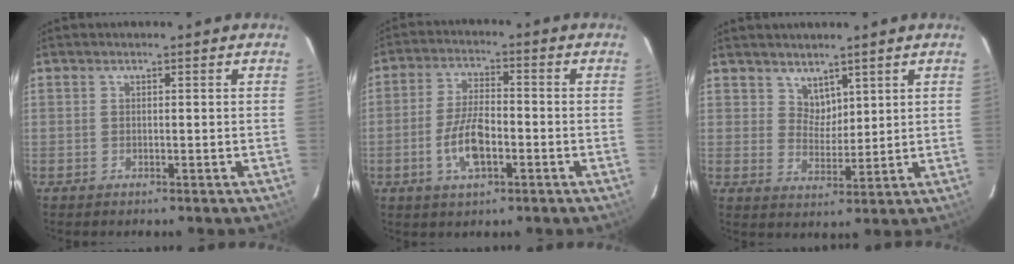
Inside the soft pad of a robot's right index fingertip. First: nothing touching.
{"total": 8.4, "force": [-2.9, 3.4, 7.1], "torque": [-0.145, 0.001, -0.053]}
{"total": 4.3, "force": [3.2, 2.7, 0.8], "torque": [-0.003, 0.007, 0.062]}